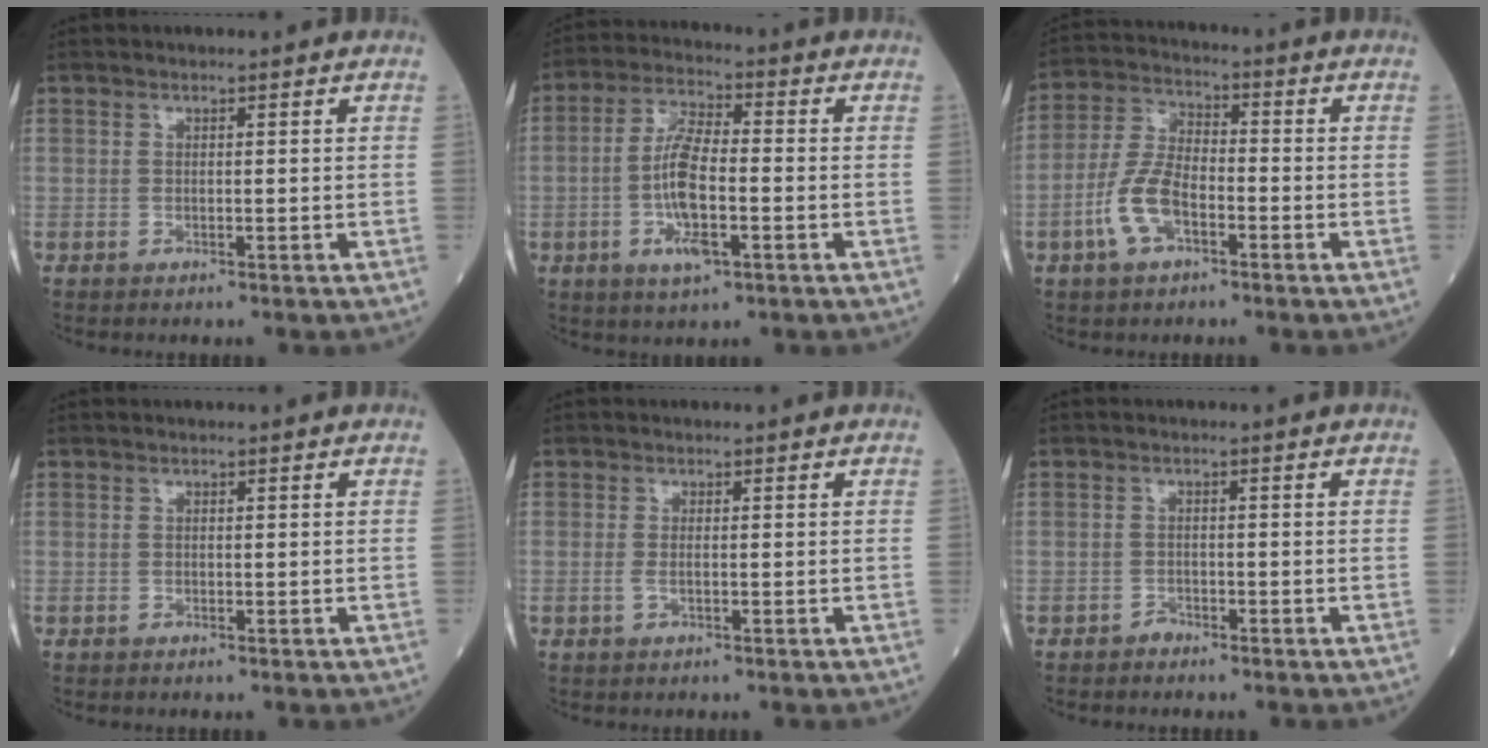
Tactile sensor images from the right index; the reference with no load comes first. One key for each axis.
{"total": 9.4, "fx": -2.3, "fy": 2.3, "fz": 8.8, "tx": -0.175, "ty": -0.001, "tz": -0.044}
{"total": 8.0, "fx": -3.3, "fy": 3.4, "fz": 6.4, "tx": -0.144, "ty": 0.009, "tz": -0.069}
{"total": 0.0}
{"total": 1.1, "fx": -0.3, "fy": 0.2, "fz": 1.0, "tx": -0.023, "ty": -0.002, "tz": -0.007}
{"total": 0.9, "fx": -0.9, "fy": 0.3, "fz": 0.1, "tx": 0.002, "ty": 0.001, "tz": -0.018}